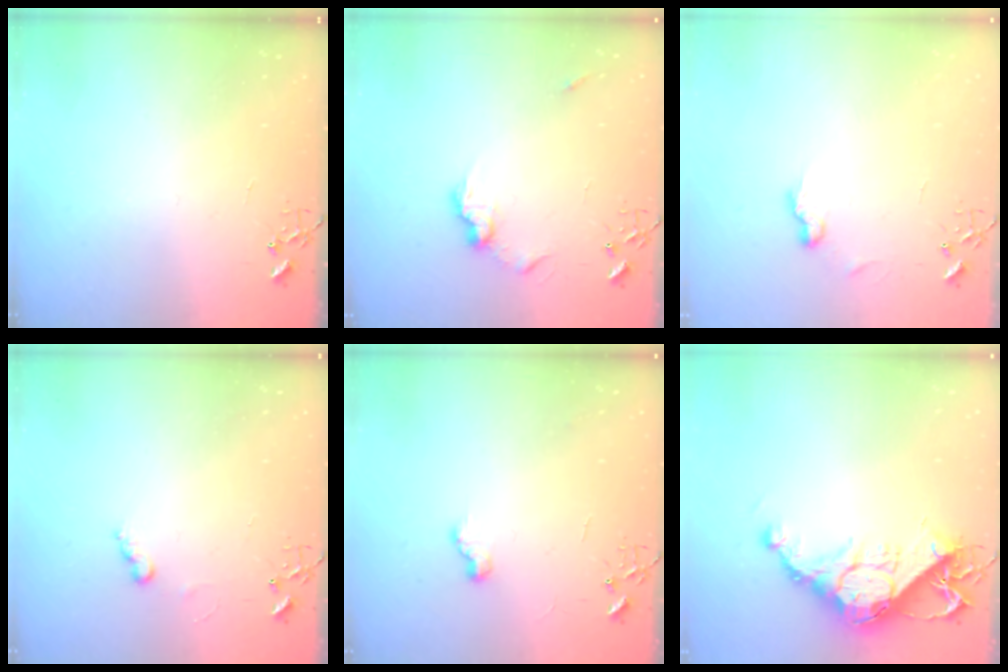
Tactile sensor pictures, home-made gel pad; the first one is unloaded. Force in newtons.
{"total": 8.8, "press": 8.8, "slide": 0.4}
{"total": 6.7, "press": 6.7, "slide": 0.4}
{"total": 5.0, "press": 5.0, "slide": 0.5}
{"total": 6.4, "press": 6.3, "slide": 0.6}
{"total": 15.7, "press": 15.7, "slide": 1.1}